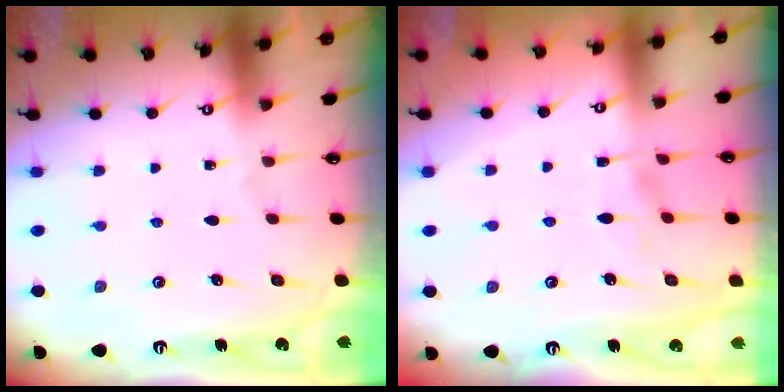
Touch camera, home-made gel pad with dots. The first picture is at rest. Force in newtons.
{"total": 1.2, "press": 0.8, "slide": 0.9}